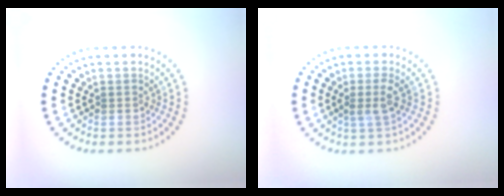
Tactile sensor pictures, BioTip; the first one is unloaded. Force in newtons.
{"total": 1.8, "press": 1.4, "slide": 1.0}